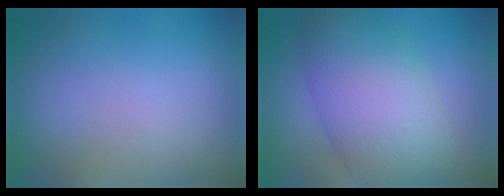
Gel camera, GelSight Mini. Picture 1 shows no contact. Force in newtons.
{"total": 9.6, "press": 9.6, "slide": 0.2}